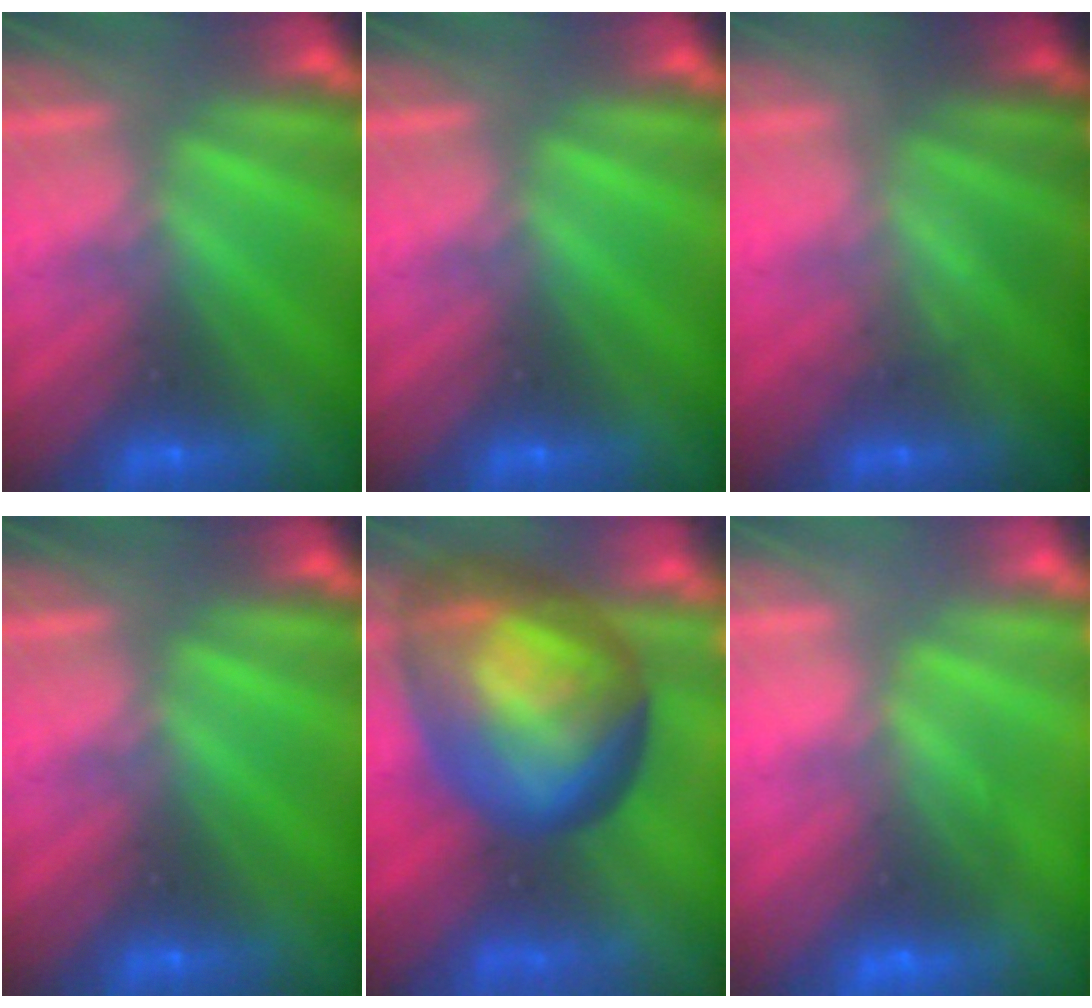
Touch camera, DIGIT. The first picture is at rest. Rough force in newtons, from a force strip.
{"total": 0.0}
{"total": 2.0}
{"total": 0.0}
{"total": 7.5}
{"total": 2.6}